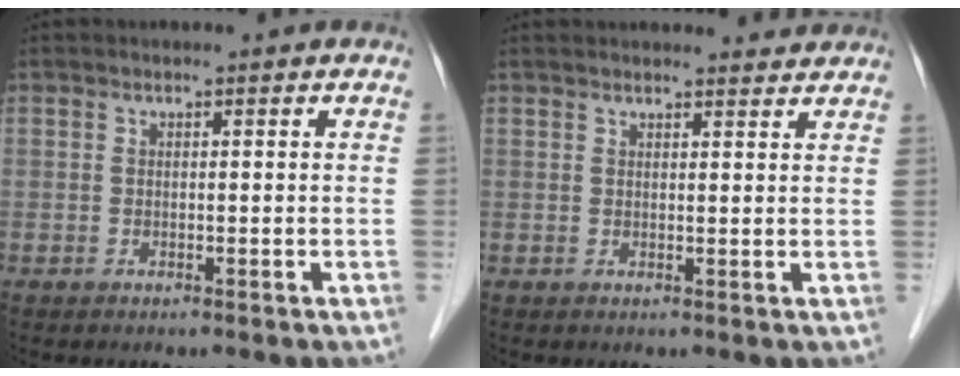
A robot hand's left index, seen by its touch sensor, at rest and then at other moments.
{"total": 6.6, "force": [6.3, 1.0, 1.3], "torque": [-0.008, 0.016, 0.065]}